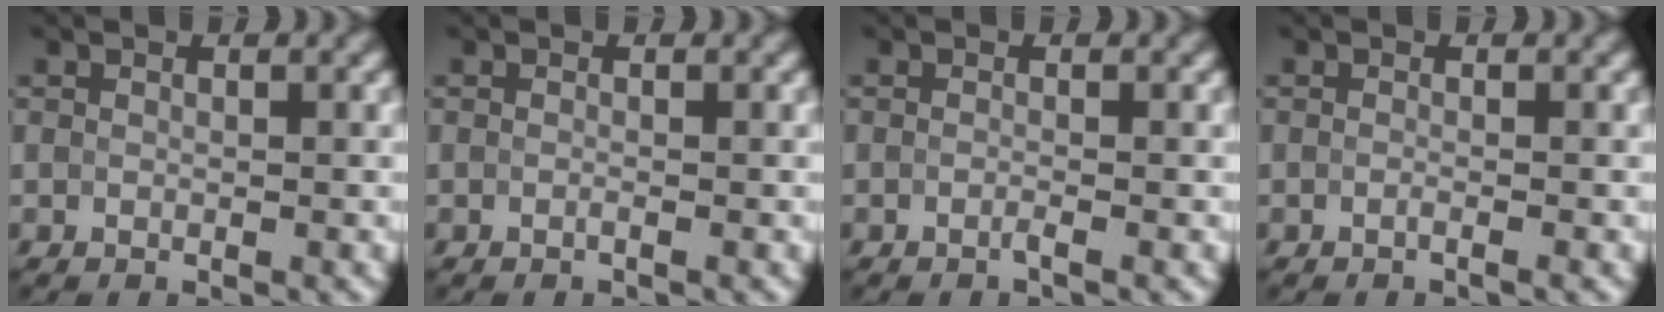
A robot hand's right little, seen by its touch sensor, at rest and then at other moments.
{"total": 0.6, "force": [-0.5, -0.1, 0.0], "torque": [0.000, -0.008, -0.013]}
{"total": 1.0, "force": [-0.9, -0.3, -0.2], "torque": [0.001, -0.006, -0.015]}
{"total": 0.7, "force": [-0.7, 0.1, 0.2], "torque": [0.002, -0.008, -0.017]}